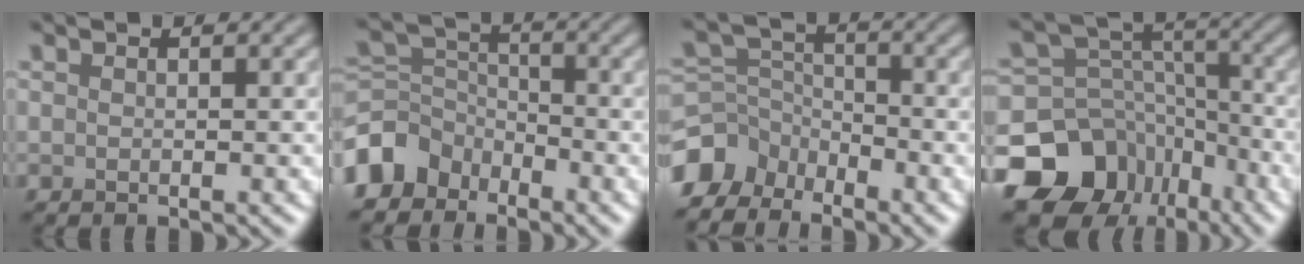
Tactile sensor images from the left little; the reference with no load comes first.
{"total": 5.3, "force": [-3.6, 3.7, 1.3], "torque": [-0.022, 0.003, -0.086]}
{"total": 5.5, "force": [-4.2, 3.2, 1.5], "torque": [-0.030, 0.000, -0.096]}
{"total": 14.4, "force": [-8.9, 10.5, 4.1], "torque": [-0.104, -0.008, -0.146]}